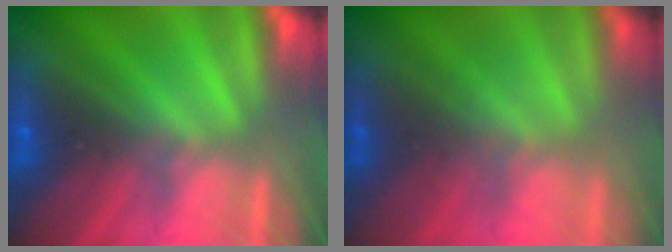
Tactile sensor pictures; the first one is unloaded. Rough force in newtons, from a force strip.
{"total": 1.8}